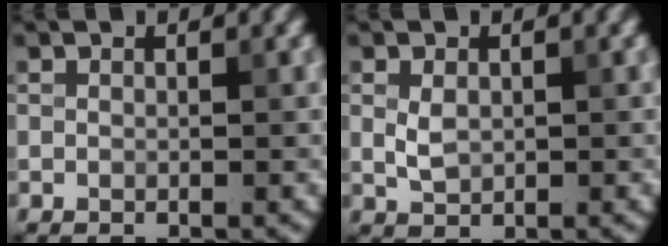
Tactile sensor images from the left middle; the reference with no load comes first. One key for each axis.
{"total": 1.8, "fx": 0.2, "fy": 1.3, "fz": 1.2, "tx": -0.026, "ty": -0.001, "tz": 0.008}